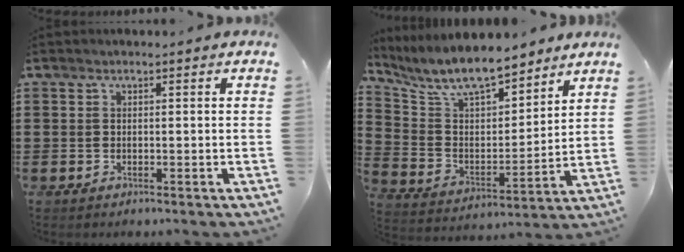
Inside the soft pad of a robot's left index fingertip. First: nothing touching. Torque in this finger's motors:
{"motor_torque": [2.14, 0.00, 0.46, 0.21]}